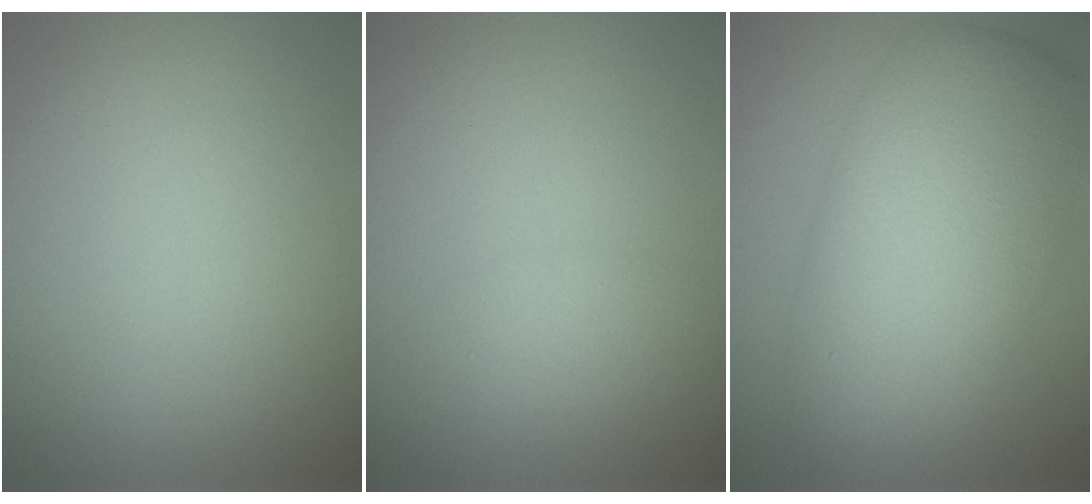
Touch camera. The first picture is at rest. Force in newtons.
{"total": 1.5, "press": 1.5, "slide": 0.1}
{"total": 10.2, "press": 10.1, "slide": 0.5}